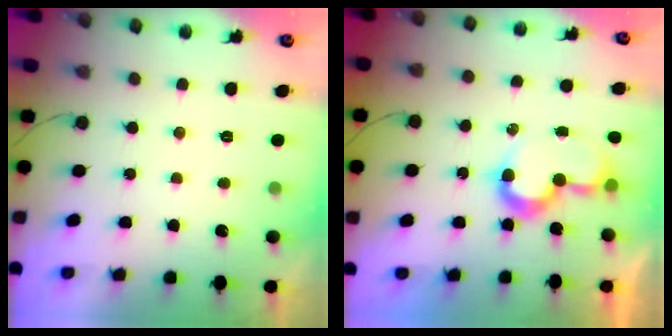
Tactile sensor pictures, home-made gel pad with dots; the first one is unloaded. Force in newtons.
{"total": 8.3, "press": 8.3, "slide": 0.1}